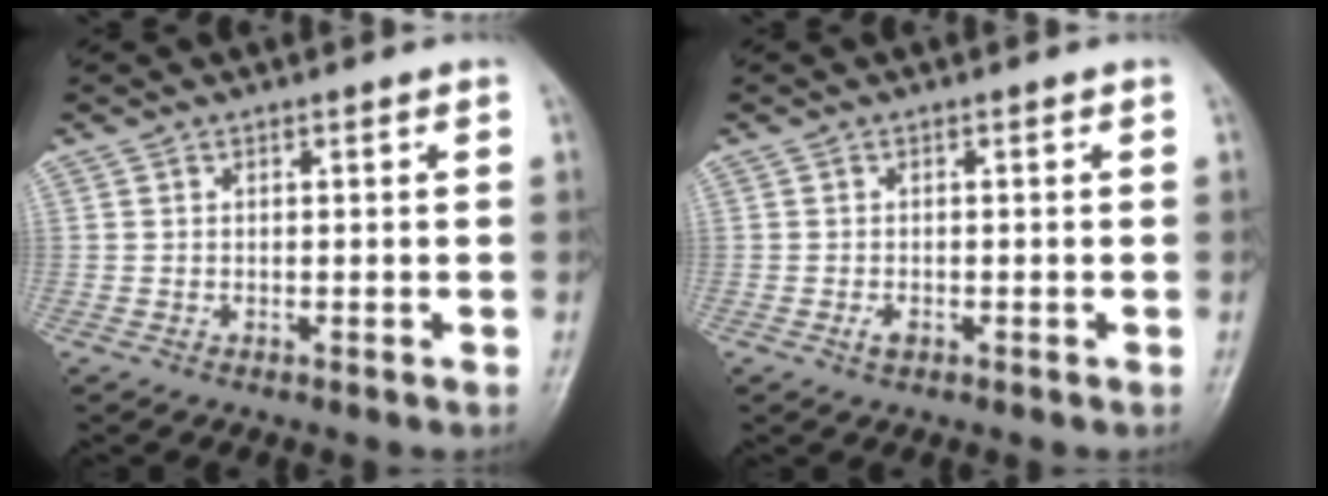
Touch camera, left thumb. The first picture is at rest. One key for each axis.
{"total": 1.3, "fx": -0.5, "fy": 0.8, "fz": 0.9, "tx": -0.016, "ty": -0.001, "tz": -0.009}